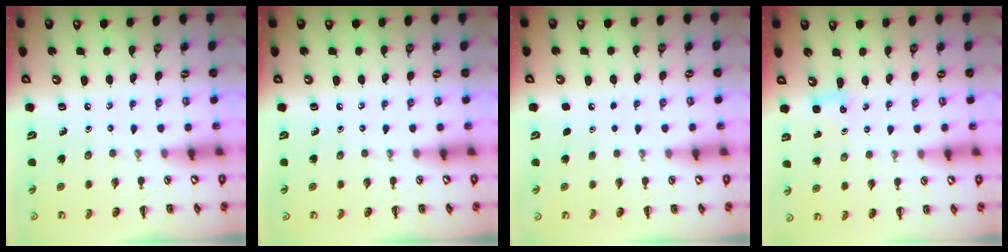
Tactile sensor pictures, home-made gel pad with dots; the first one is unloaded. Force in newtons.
{"total": 0.0}
{"total": 1.8, "press": 1.8, "slide": 0.1}
{"total": 2.4, "press": 2.3, "slide": 0.7}